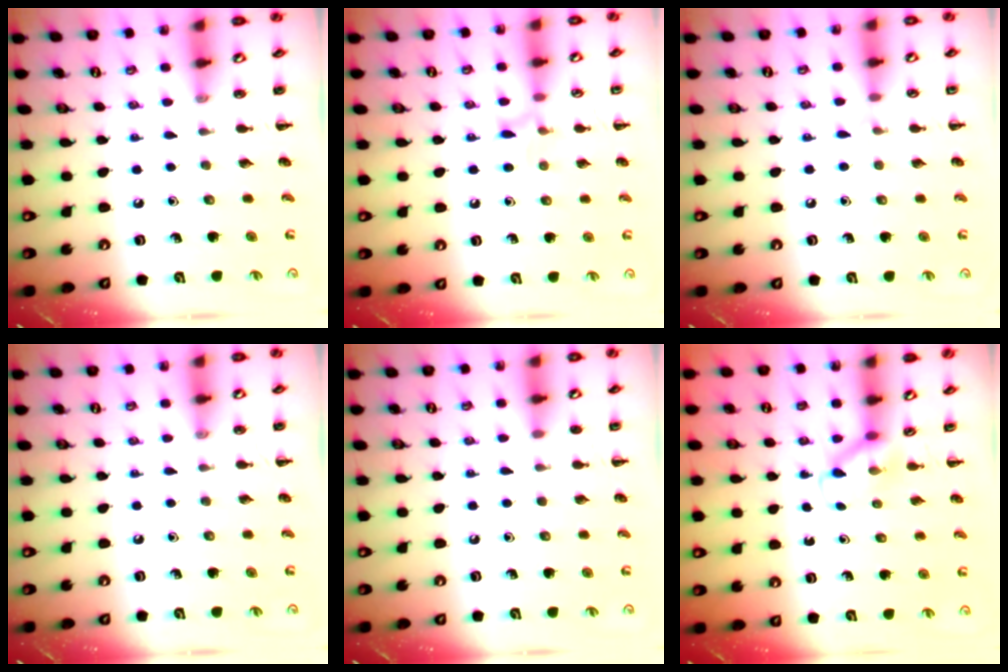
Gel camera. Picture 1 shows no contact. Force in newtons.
{"total": 6.8, "press": 6.5, "slide": 2.0}
{"total": 3.4, "press": 3.2, "slide": 1.1}
{"total": 0.0}
{"total": 0.5, "press": 0.5, "slide": 0.1}
{"total": 4.0, "press": 3.8, "slide": 1.2}